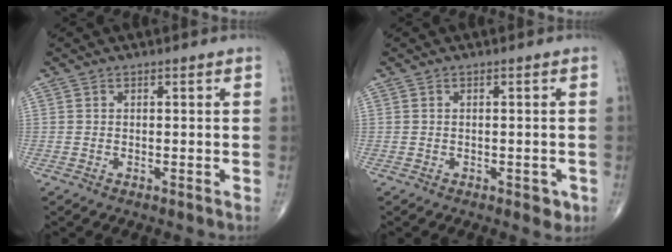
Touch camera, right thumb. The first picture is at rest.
{"total": 2.2, "force": [-1.0, 1.2, 1.5], "torque": [-0.007, 0.001, -0.010]}